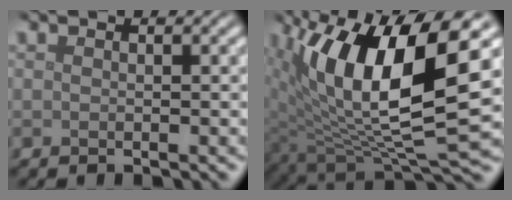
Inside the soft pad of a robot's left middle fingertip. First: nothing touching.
{"total": 13.5, "force": [4.0, 4.8, 12.0], "torque": [-0.219, -0.007, 0.076]}